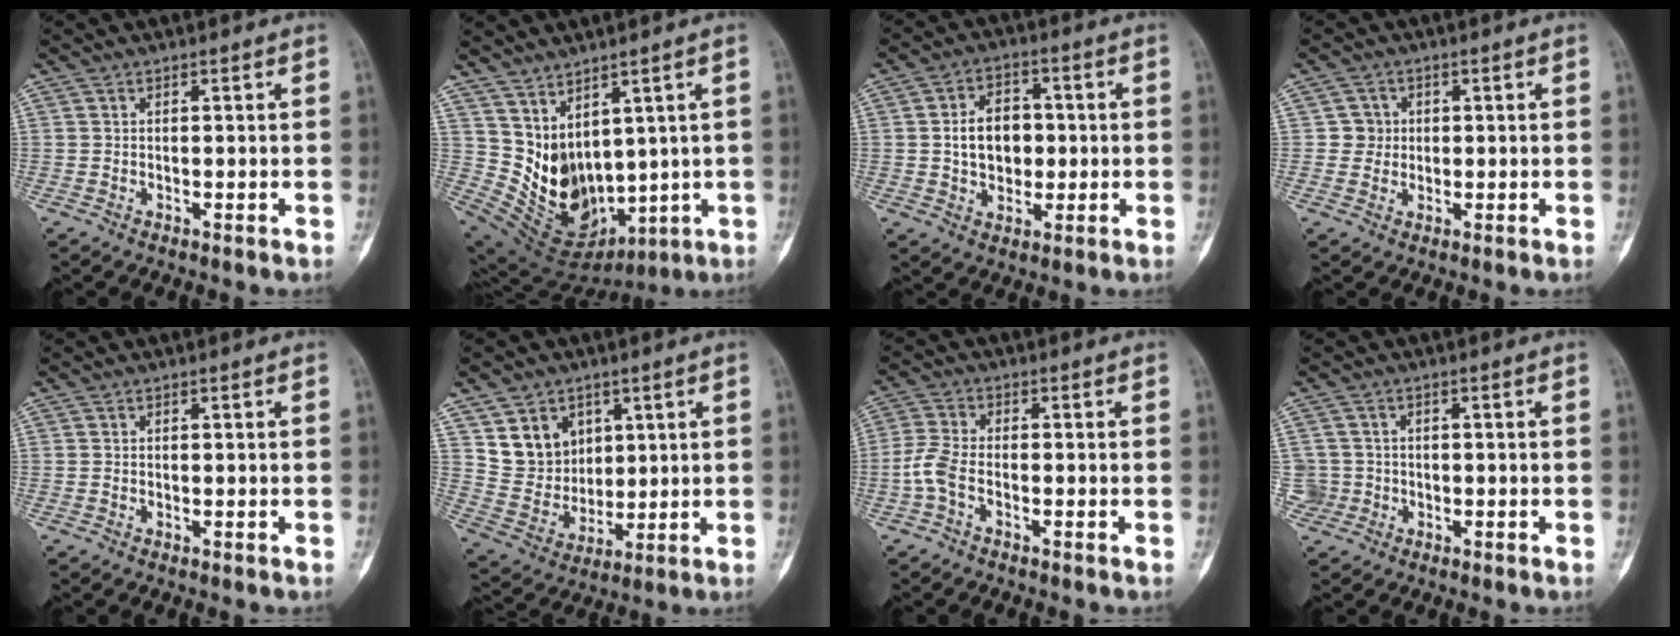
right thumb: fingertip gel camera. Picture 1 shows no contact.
{"total": 13.0, "force": [4.2, 8.9, 8.5], "torque": [-0.118, -0.027, 0.120]}
{"total": 9.0, "force": [0.2, 6.4, 6.3], "torque": [-0.075, 0.009, 0.002]}
{"total": 3.2, "force": [0.4, 3.2, 0.1], "torque": [0.024, 0.006, 0.000]}
{"total": 0.0}
{"total": 10.7, "force": [4.8, 8.7, 3.8], "torque": [-0.034, -0.030, 0.103]}
{"total": 4.5, "force": [-1.9, 1.9, 3.6], "torque": [-0.093, 0.010, -0.049]}
{"total": 3.3, "force": [-0.8, 3.2, -0.3], "torque": [0.022, 0.014, -0.018]}